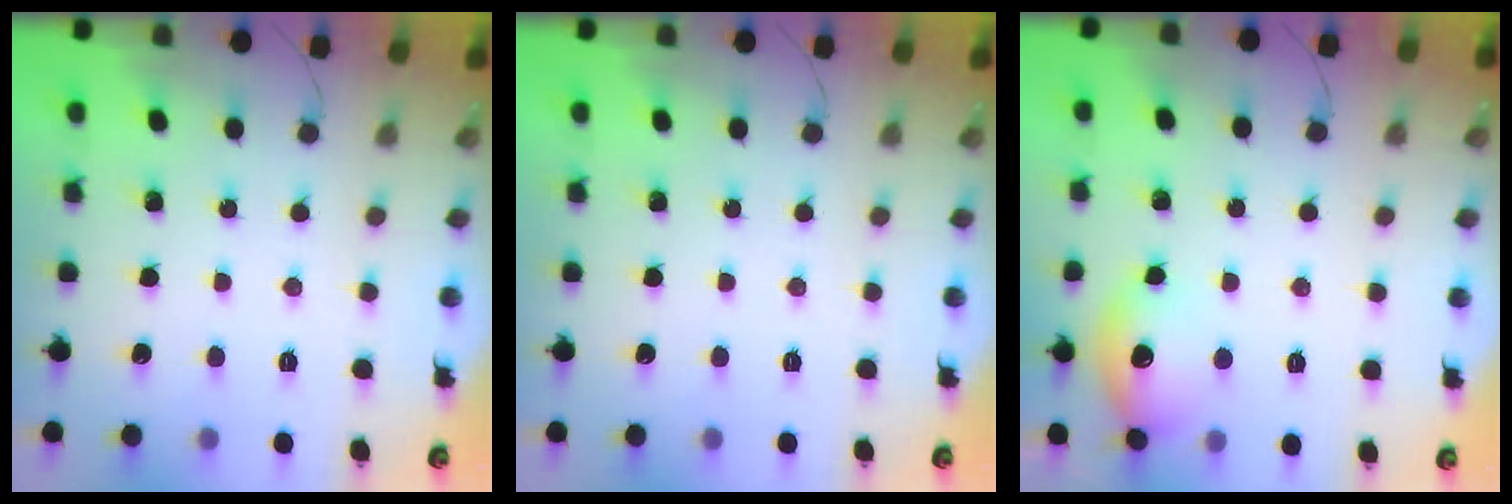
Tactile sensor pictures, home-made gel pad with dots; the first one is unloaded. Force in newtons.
{"total": 0.0}
{"total": 10.7, "press": 10.6, "slide": 1.2}